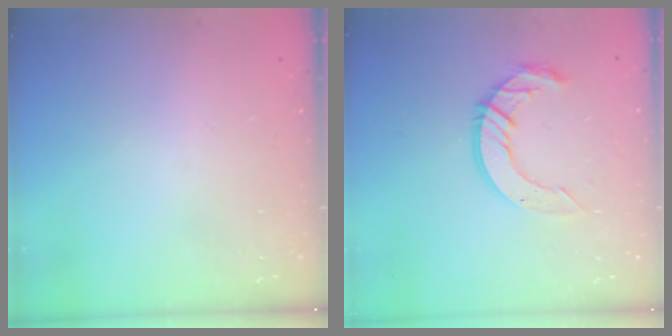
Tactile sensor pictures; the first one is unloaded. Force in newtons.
{"total": 11.1, "press": 11.1, "slide": 1.0}